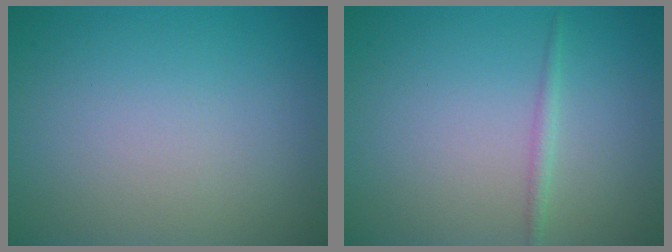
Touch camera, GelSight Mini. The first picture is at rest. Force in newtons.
{"total": 1.0, "press": 1.0, "slide": 0.1}